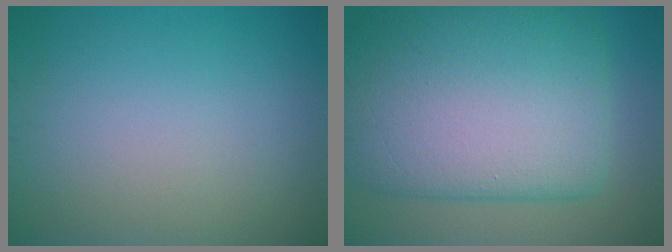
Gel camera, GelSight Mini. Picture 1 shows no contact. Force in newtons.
{"total": 14.0, "press": 14.0, "slide": 0.7}